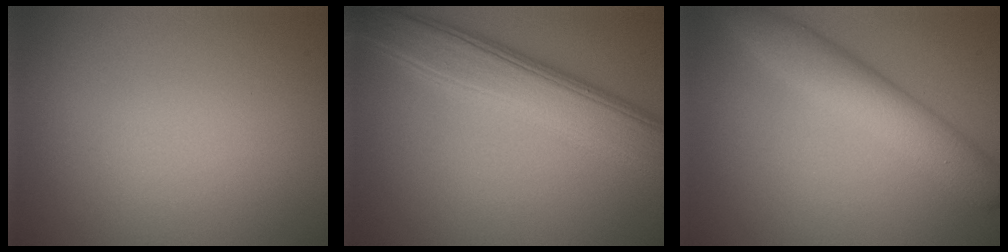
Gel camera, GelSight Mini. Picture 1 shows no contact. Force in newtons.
{"total": 7.5, "press": 7.5, "slide": 0.3}
{"total": 5.2, "press": 5.2, "slide": 0.1}